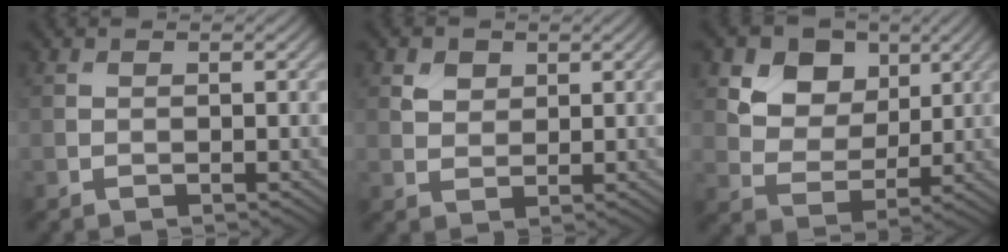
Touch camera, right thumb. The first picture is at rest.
{"total": 2.3, "force": [1.3, 1.7, 0.9], "torque": [-0.022, -0.002, 0.026]}
{"total": 10.2, "force": [5.3, 7.3, 4.8], "torque": [-0.130, -0.014, 0.116]}